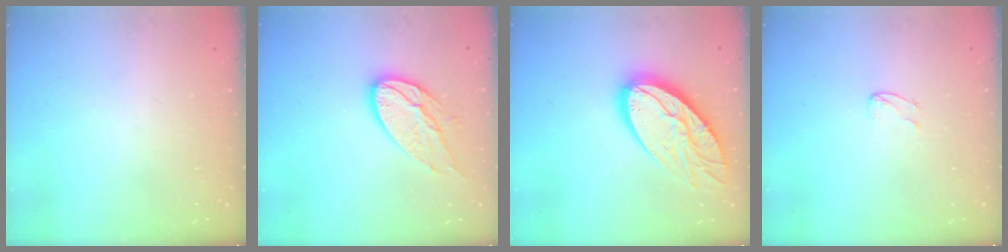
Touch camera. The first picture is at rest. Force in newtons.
{"total": 13.1, "press": 13.1, "slide": 0.9}
{"total": 18.9, "press": 18.8, "slide": 1.4}
{"total": 3.2, "press": 3.2, "slide": 0.3}